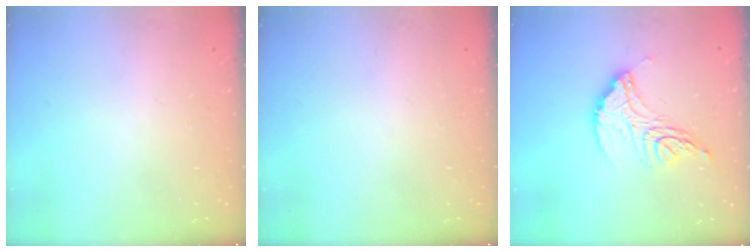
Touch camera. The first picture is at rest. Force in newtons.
{"total": 0.0}
{"total": 14.4, "press": 14.4, "slide": 1.1}